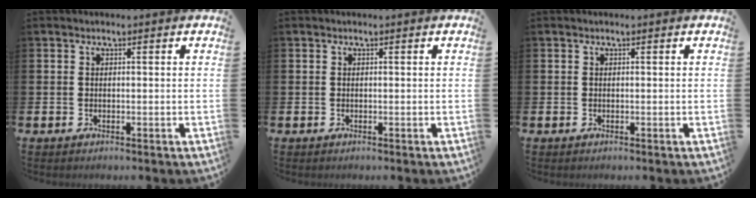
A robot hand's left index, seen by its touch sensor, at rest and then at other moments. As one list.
[{"total": 0.0}, {"total": 0.0}]